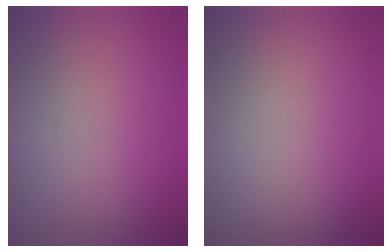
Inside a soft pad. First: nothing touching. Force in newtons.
{"total": 0.0}